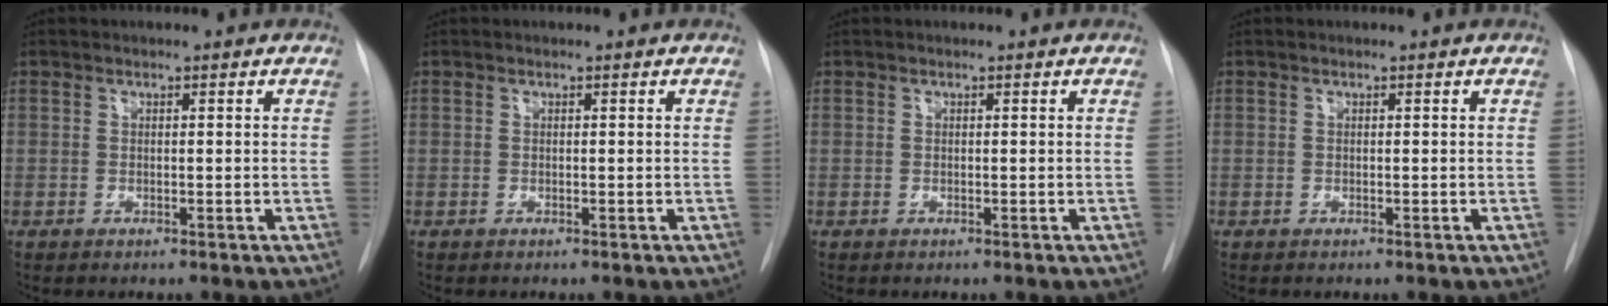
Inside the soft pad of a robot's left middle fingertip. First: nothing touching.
{"total": 0.0}
{"total": 0.0}
{"total": 0.0}